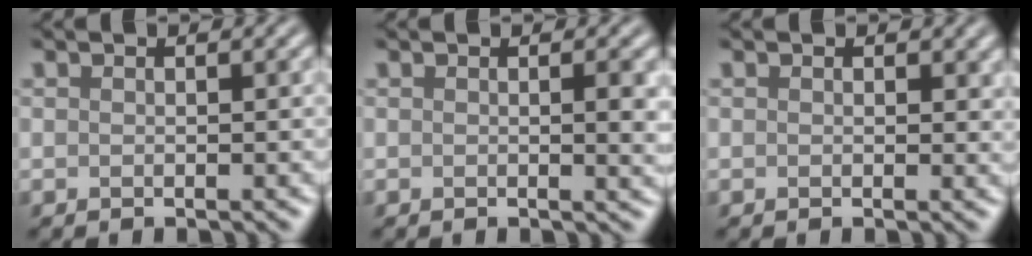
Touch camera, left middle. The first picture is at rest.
{"total": 2.1, "force": [0.1, 0.5, 2.1], "torque": [-0.023, -0.003, -0.002]}
{"total": 1.1, "force": [0.5, 0.8, 0.6], "torque": [-0.003, -0.002, 0.002]}